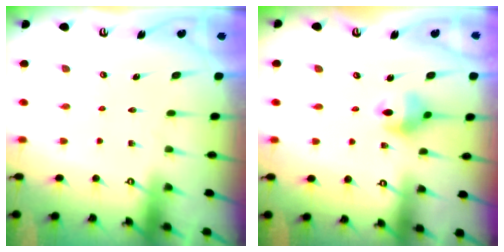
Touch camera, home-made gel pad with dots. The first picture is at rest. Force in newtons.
{"total": 7.9, "press": 7.9, "slide": 0.6}